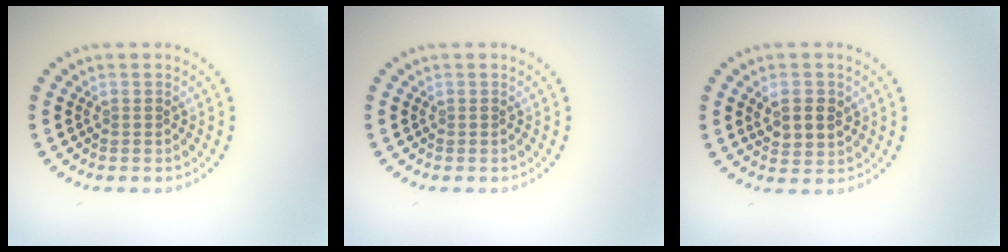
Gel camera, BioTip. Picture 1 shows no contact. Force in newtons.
{"total": 0.0}
{"total": 3.1, "press": 3.0, "slide": 0.6}